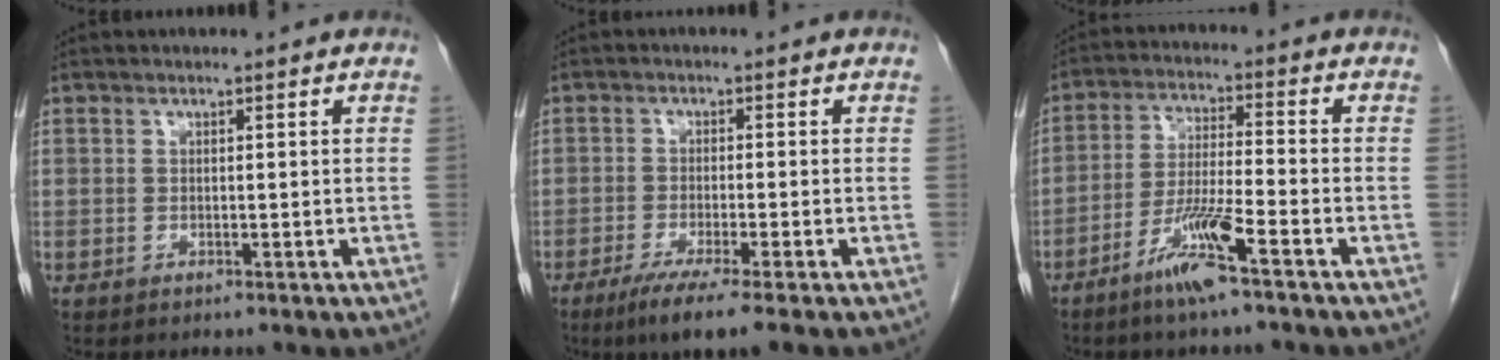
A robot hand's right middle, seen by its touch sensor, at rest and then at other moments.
{"total": 6.5, "force": [-4.5, -0.6, 4.7], "torque": [-0.079, -0.018, -0.078]}
{"total": 8.0, "force": [-5.0, -0.2, 6.2], "torque": [-0.127, -0.010, -0.098]}